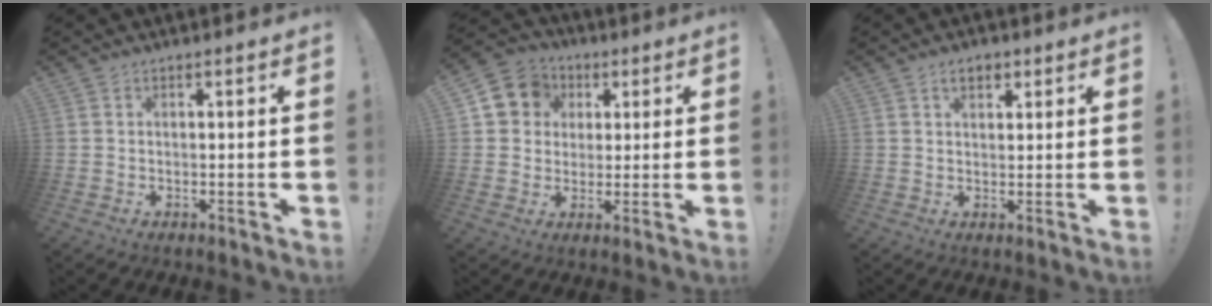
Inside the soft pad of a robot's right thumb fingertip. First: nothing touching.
{"total": 9.8, "force": [2.5, 9.1, 2.8], "torque": [-0.033, -0.002, 0.054]}
{"total": 4.1, "force": [1.9, 2.5, 2.5], "torque": [-0.040, 0.002, 0.033]}